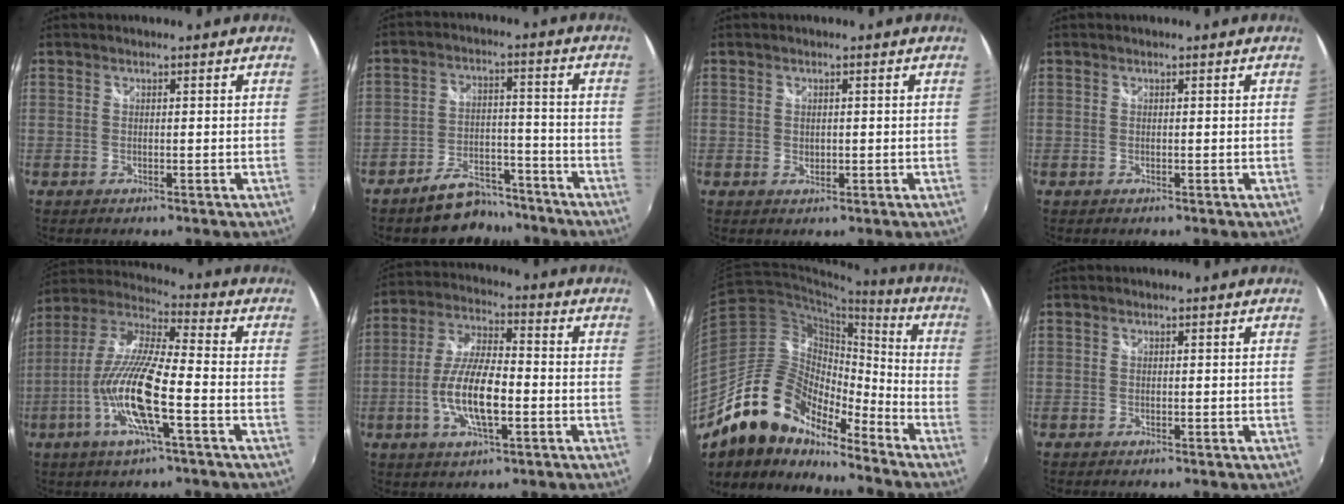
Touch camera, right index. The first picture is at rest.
{"total": 9.1, "force": [-7.9, 4.0, 2.2], "torque": [-0.049, 0.030, -0.107]}
{"total": 1.4, "force": [0.0, 1.1, 0.8], "torque": [-0.013, 0.000, 0.000]}
{"total": 0.0}
{"total": 16.1, "force": [-5.7, 2.4, 14.8], "torque": [-0.296, -0.015, -0.116]}
{"total": 12.1, "force": [-3.2, 3.9, 11.1], "torque": [-0.227, -0.001, -0.062]}
{"total": 17.9, "force": [-13.8, 8.1, 7.9], "torque": [-0.149, 0.018, -0.258]}
{"total": 0.0}